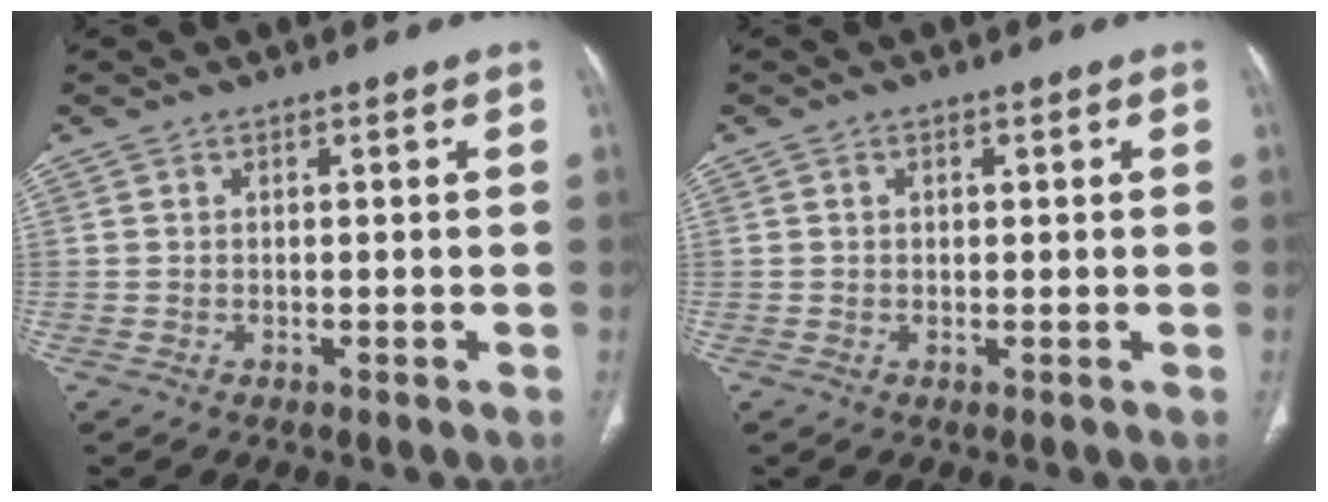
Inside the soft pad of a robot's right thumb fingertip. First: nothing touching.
{"total": 1.0, "force": [0.3, 0.7, 0.7], "torque": [-0.012, 0.001, 0.005]}